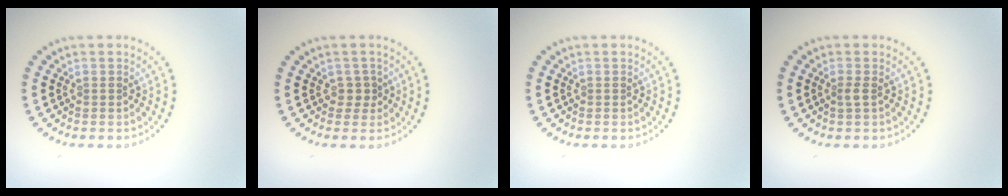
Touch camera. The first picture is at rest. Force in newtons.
{"total": 1.3, "press": 0.9, "slide": 0.8}
{"total": 0.0}
{"total": 0.7, "press": 0.5, "slide": 0.5}